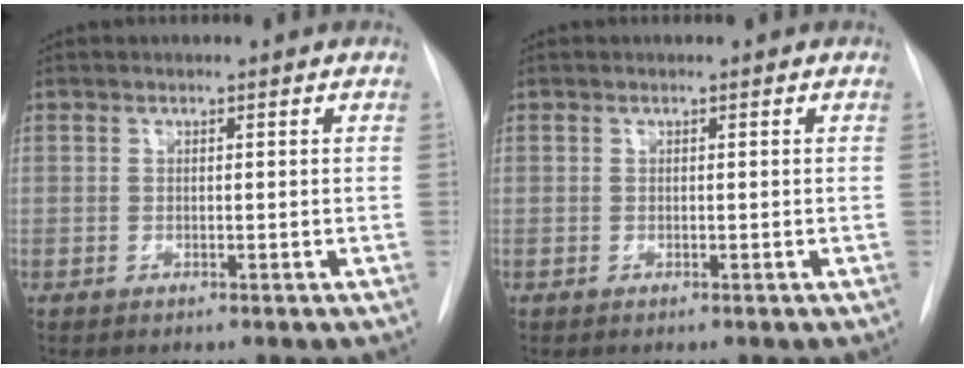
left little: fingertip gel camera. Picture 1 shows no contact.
{"total": 0.0}